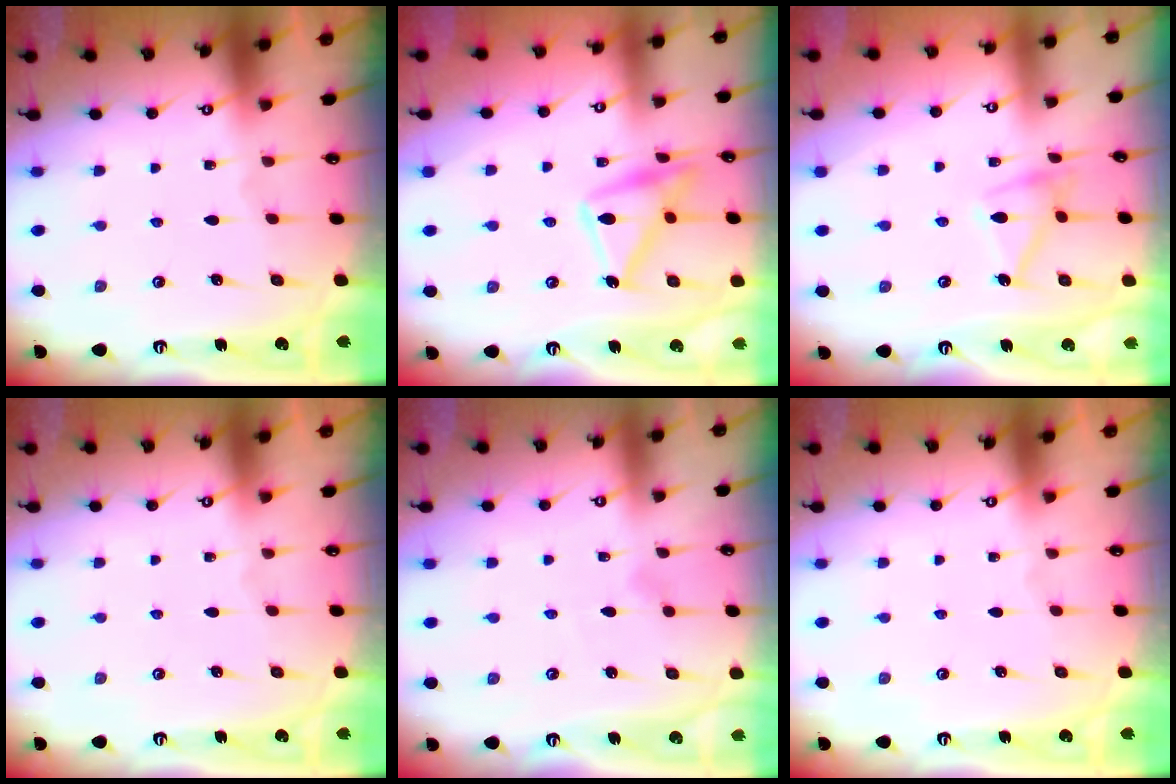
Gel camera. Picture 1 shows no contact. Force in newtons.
{"total": 15.2, "press": 15.2, "slide": 0.9}
{"total": 13.3, "press": 13.3, "slide": 0.2}
{"total": 0.0}
{"total": 3.2, "press": 3.2, "slide": 0.1}
{"total": 0.0}